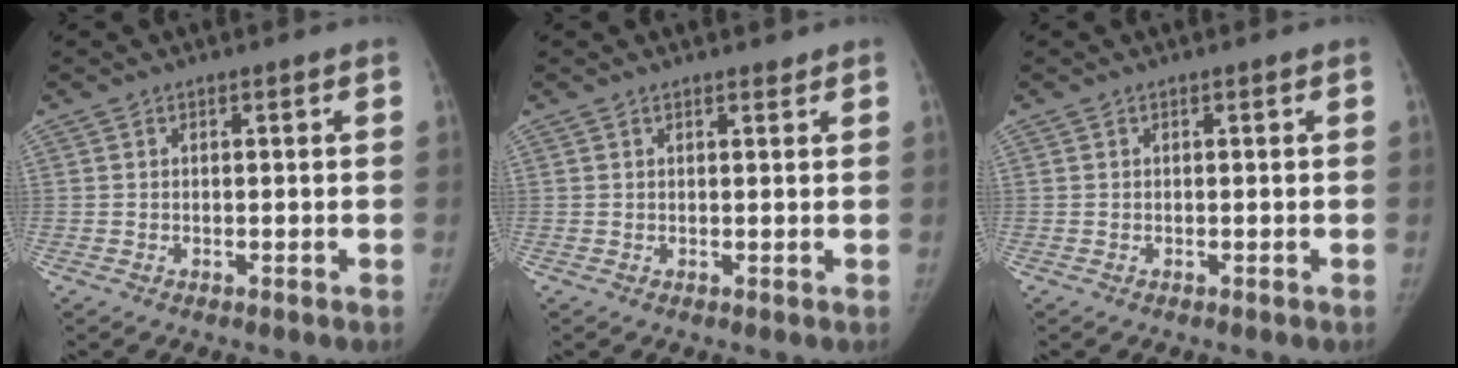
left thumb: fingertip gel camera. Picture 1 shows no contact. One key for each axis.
{"total": 1.5, "fx": 1.3, "fy": 0.6, "fz": 0.6, "tx": -0.005, "ty": -0.006, "tz": 0.017}
{"total": 0.0}